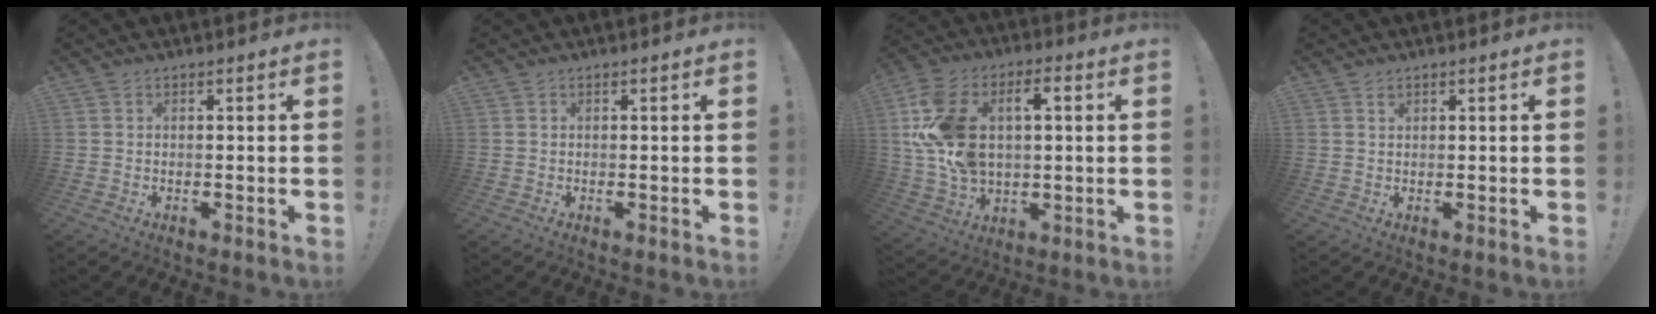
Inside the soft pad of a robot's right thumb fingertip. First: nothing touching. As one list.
[{"total": 0.0}, {"total": 18.6, "force": [3.7, 12.3, 13.5], "torque": [-0.264, 0.003, 0.062]}, {"total": 0.9, "force": [0.7, 0.6, 0.3], "torque": [-0.001, -0.003, 0.013]}]